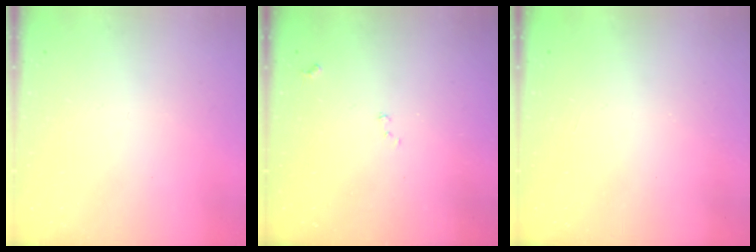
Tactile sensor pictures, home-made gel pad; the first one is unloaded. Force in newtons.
{"total": 7.7, "press": 7.6, "slide": 1.0}
{"total": 1.0, "press": 1.0, "slide": 0.1}